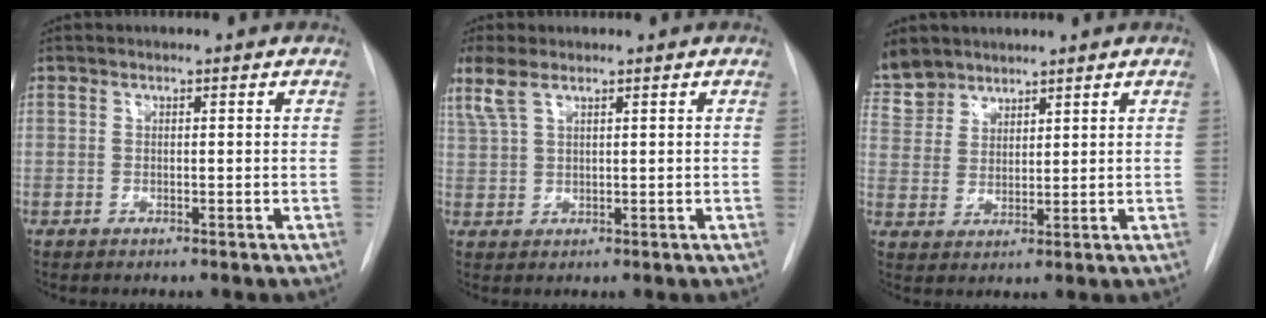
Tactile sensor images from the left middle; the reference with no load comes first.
{"total": 4.4, "force": [3.0, 1.4, 2.9], "torque": [-0.083, 0.021, 0.071]}
{"total": 9.0, "force": [7.5, 4.9, 1.5], "torque": [-0.042, 0.012, 0.156]}